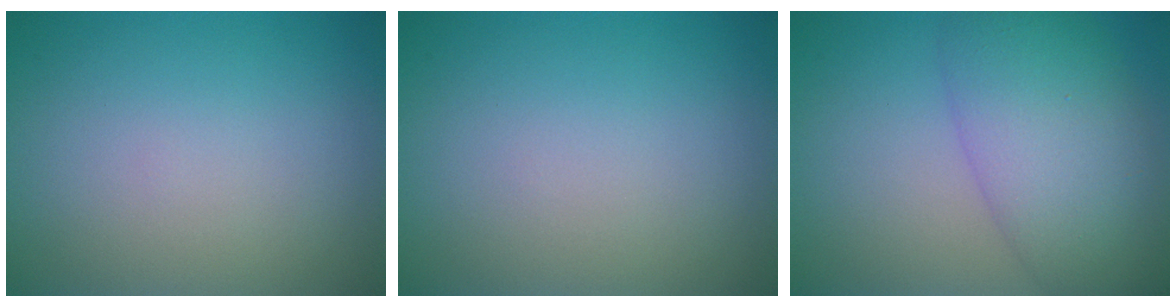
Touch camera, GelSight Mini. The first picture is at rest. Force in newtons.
{"total": 0.0}
{"total": 7.9, "press": 7.9, "slide": 0.2}